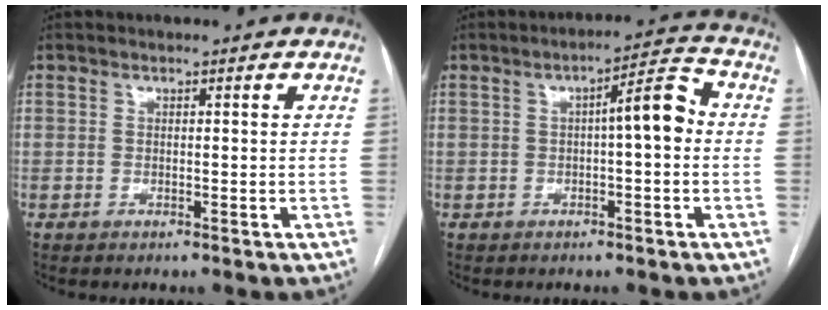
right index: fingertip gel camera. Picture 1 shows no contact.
{"total": 6.0, "force": [0.1, 1.1, 5.9], "torque": [-0.083, 0.022, -0.003]}